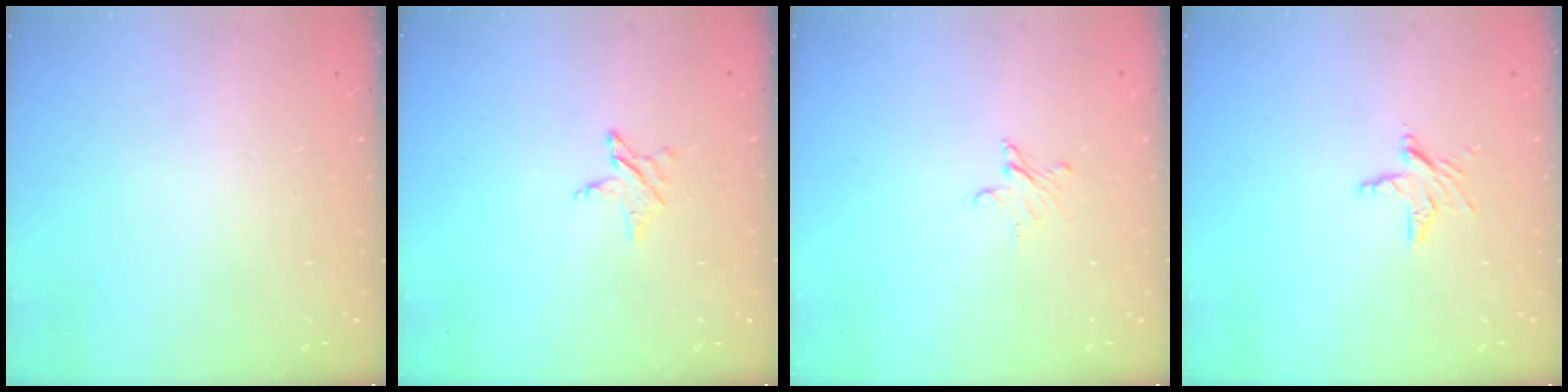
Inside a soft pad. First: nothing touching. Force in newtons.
{"total": 2.9, "press": 2.8, "slide": 0.3}
{"total": 3.2, "press": 3.2, "slide": 0.2}
{"total": 5.1, "press": 5.0, "slide": 0.5}